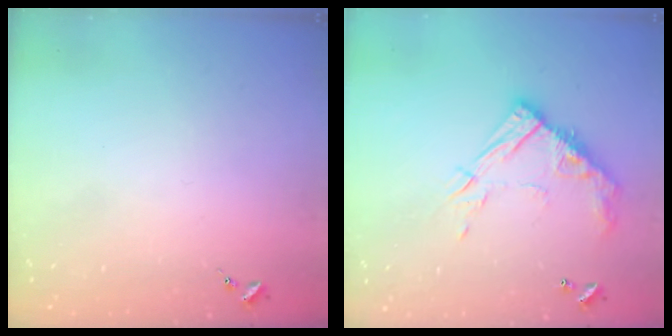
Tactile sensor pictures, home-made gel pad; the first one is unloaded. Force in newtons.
{"total": 12.5, "press": 12.5, "slide": 1.0}